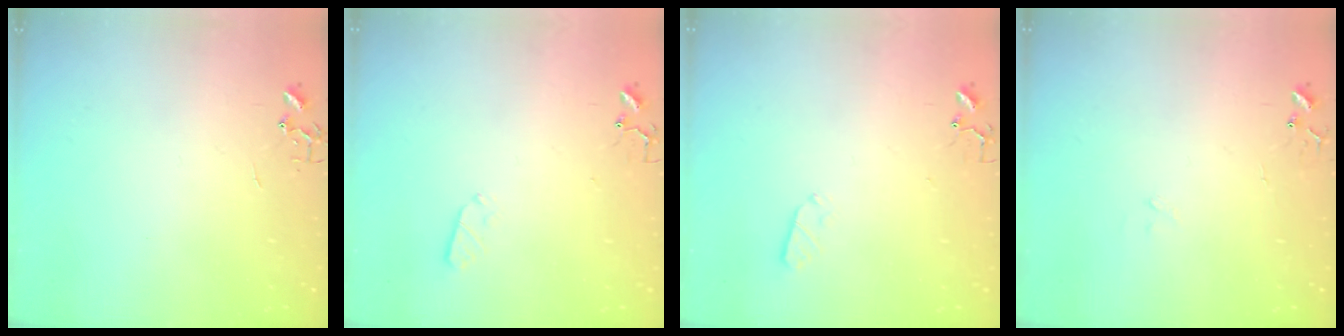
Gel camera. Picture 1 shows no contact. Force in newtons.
{"total": 2.9, "press": 2.8, "slide": 0.5}
{"total": 2.9, "press": 2.8, "slide": 0.5}
{"total": 7.6, "press": 7.6, "slide": 0.5}